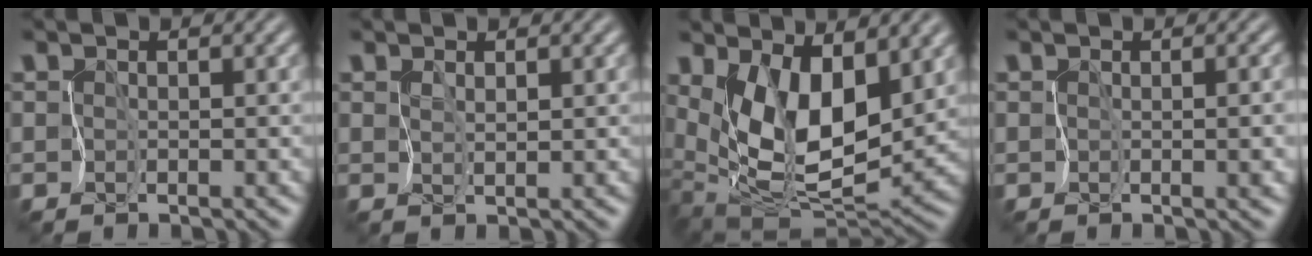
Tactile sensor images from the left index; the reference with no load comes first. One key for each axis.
{"total": 0.7, "fx": 0.7, "fy": -0.3, "fz": 0.1, "tx": -0.004, "ty": -0.005, "tz": 0.017}
{"total": 9.9, "fx": 2.7, "fy": 4.8, "fz": 8.2, "tx": -0.143, "ty": -0.022, "tz": 0.047}
{"total": 3.2, "fx": -0.7, "fy": 1.5, "fz": 2.7, "tx": -0.020, "ty": 0.005, "tz": 0.001}